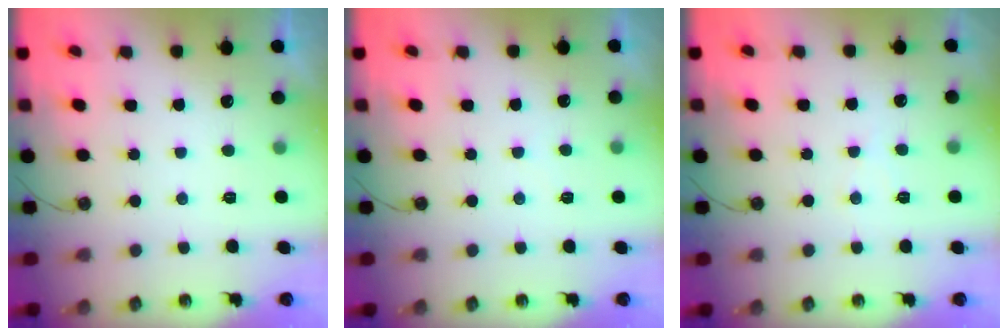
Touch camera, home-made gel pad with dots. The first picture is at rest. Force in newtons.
{"total": 1.7, "press": 1.6, "slide": 0.4}
{"total": 5.5, "press": 5.5, "slide": 0.9}